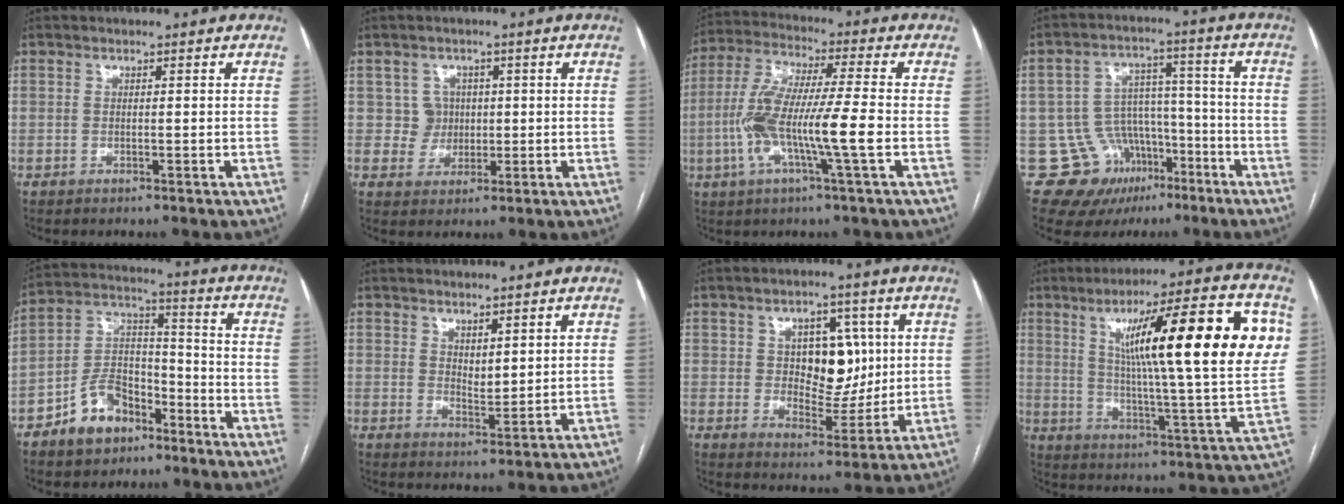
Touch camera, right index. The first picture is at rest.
{"total": 3.7, "force": [0.7, 3.7, 0.2], "torque": [0.005, 0.010, 0.013]}
{"total": 13.0, "force": [-2.9, 0.5, 12.6], "torque": [-0.258, 0.006, -0.060]}
{"total": 11.6, "force": [-6.0, 9.6, 2.4], "torque": [-0.033, 0.067, -0.077]}
{"total": 10.4, "force": [-6.5, 6.2, 5.2], "torque": [-0.105, 0.022, -0.114]}
{"total": 3.1, "force": [1.9, 1.1, 2.2], "torque": [-0.041, -0.012, 0.040]}
{"total": 9.5, "force": [2.1, 5.7, 7.3], "torque": [-0.106, 0.010, 0.042]}
{"total": 24.3, "force": [7.3, 1.7, 23.2], "torque": [-0.333, 0.011, 0.100]}